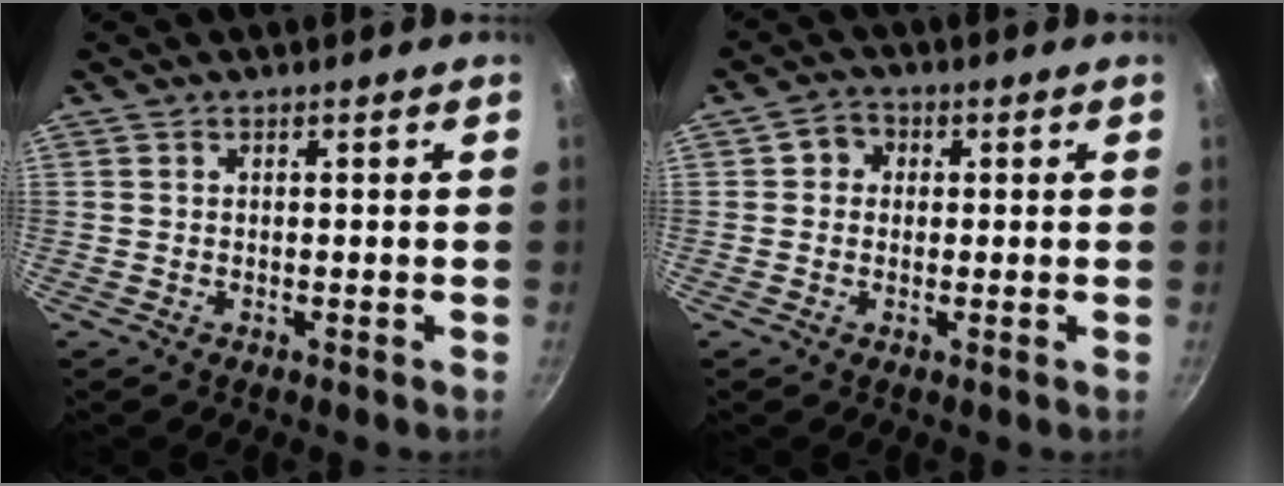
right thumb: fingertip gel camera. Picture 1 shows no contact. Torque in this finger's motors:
{"motor_torque": [0.16, 0.08, 0.37, -0.58, 0.01]}